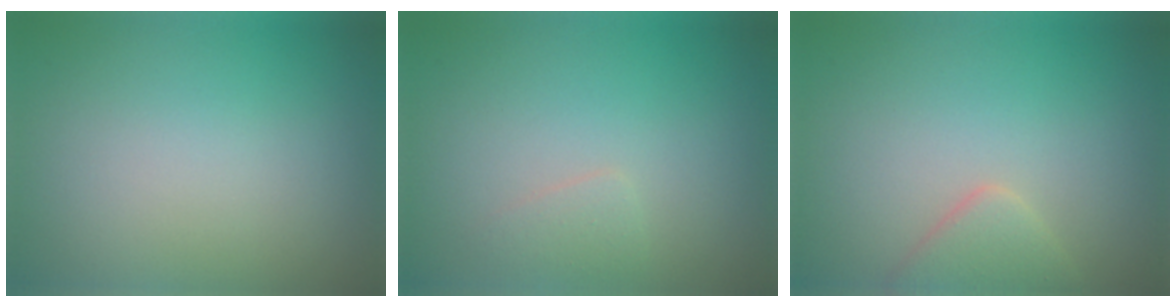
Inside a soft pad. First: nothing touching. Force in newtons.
{"total": 1.0, "press": 1.0, "slide": 0.0}
{"total": 2.3, "press": 2.3, "slide": 0.2}